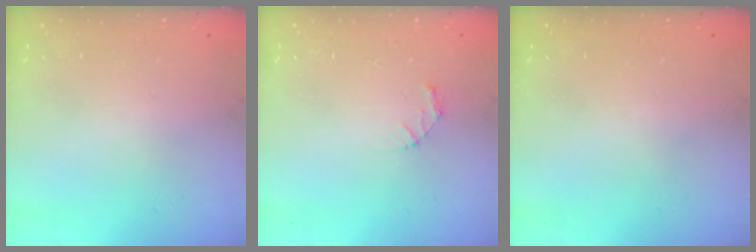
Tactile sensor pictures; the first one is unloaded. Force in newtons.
{"total": 2.1, "press": 2.1, "slide": 0.2}
{"total": 0.0}